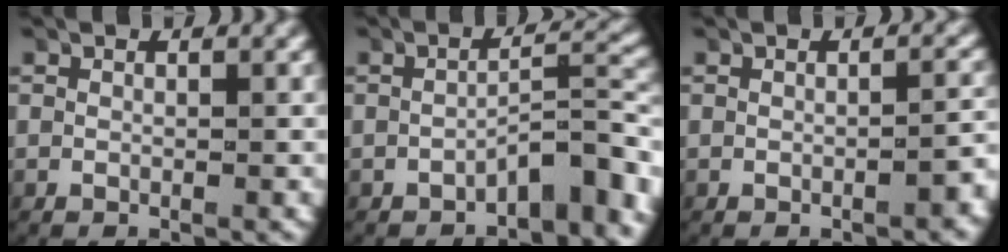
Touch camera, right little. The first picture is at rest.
{"total": 4.2, "force": [-2.3, 1.1, 3.3], "torque": [-0.035, 0.007, -0.035]}
{"total": 1.5, "force": [-0.9, 0.3, 1.2], "torque": [-0.014, 0.006, -0.015]}